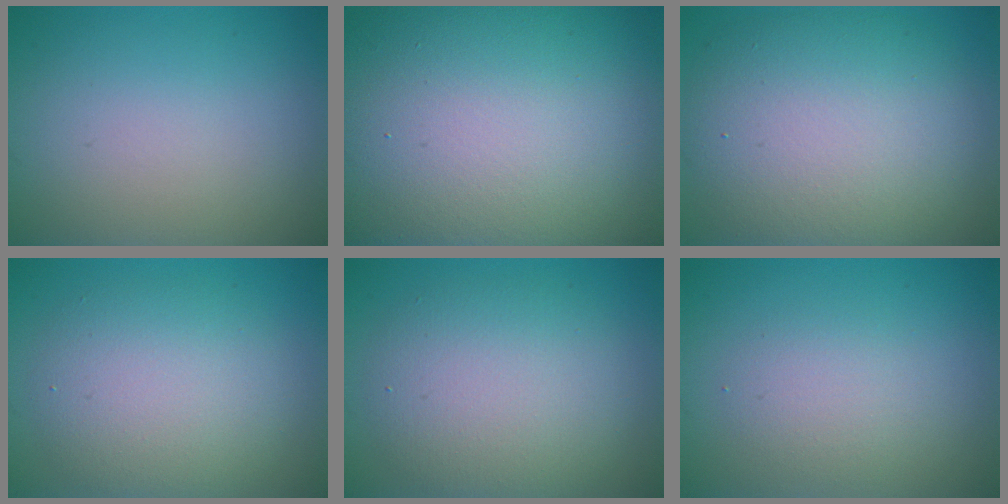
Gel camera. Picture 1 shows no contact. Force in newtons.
{"total": 24.2, "press": 24.2, "slide": 1.2}
{"total": 11.2, "press": 11.2, "slide": 0.9}
{"total": 5.6, "press": 5.5, "slide": 0.5}
{"total": 6.1, "press": 6.1, "slide": 0.2}
{"total": 2.4, "press": 2.4, "slide": 0.0}